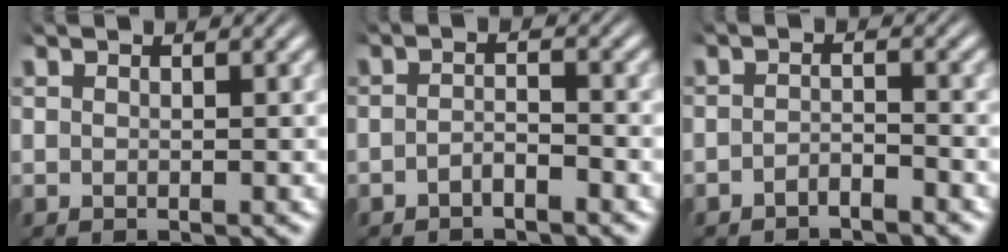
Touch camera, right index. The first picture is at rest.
{"total": 2.1, "force": [-1.7, 0.6, 1.0], "torque": [-0.010, -0.004, -0.033]}
{"total": 2.1, "force": [-2.0, 0.6, 0.5], "torque": [-0.004, -0.005, -0.038]}